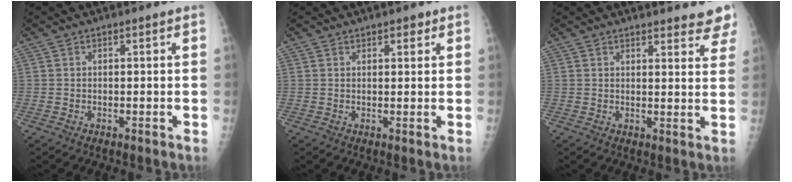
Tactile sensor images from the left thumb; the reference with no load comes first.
{"total": 1.9, "force": [1.3, 0.9, 1.0], "torque": [-0.001, -0.006, 0.015]}
{"total": 9.3, "force": [8.7, 1.8, 2.8], "torque": [0.001, -0.041, 0.081]}